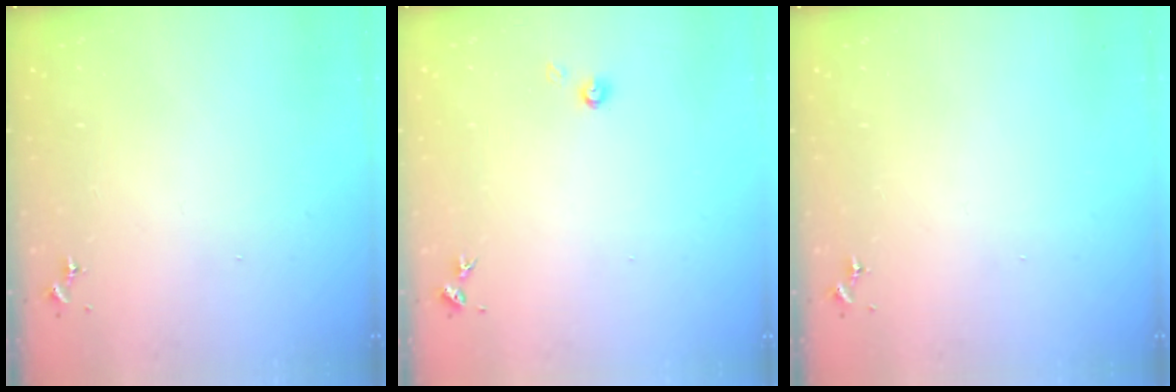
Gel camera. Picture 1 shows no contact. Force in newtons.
{"total": 3.5, "press": 3.5, "slide": 0.4}
{"total": 0.0}